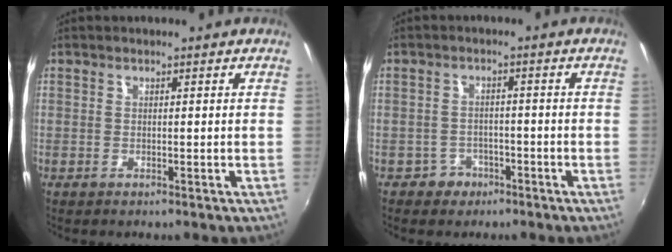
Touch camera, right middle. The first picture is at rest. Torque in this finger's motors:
{"motor_torque": [0.44, -0.45, -0.03, -0.01]}